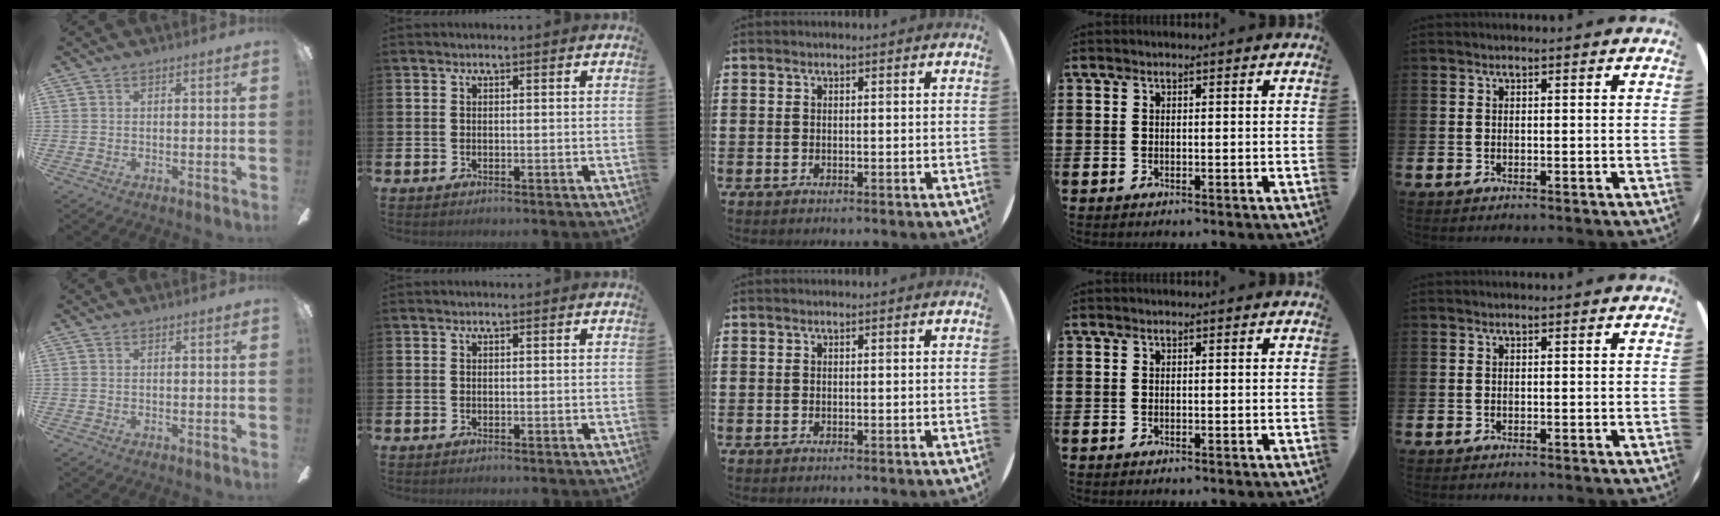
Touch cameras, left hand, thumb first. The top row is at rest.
{}